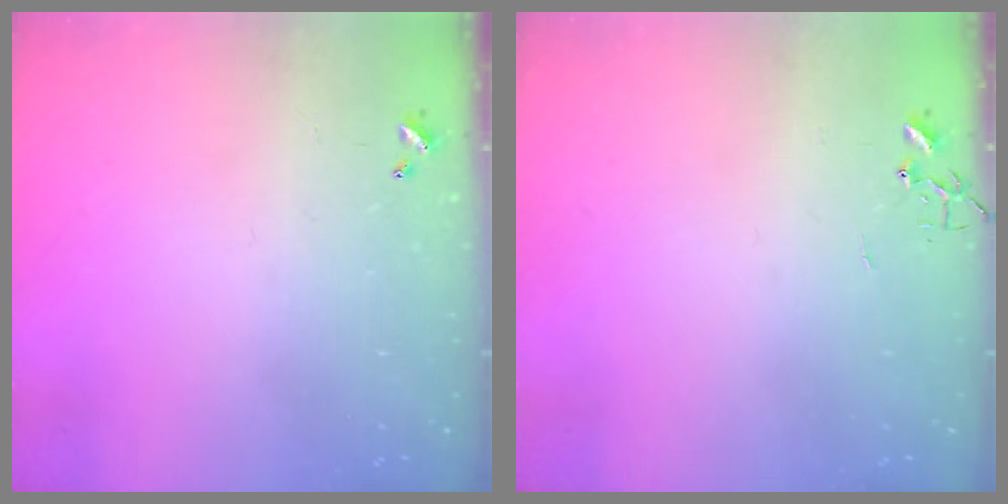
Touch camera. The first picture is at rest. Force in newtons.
{"total": 0.0}